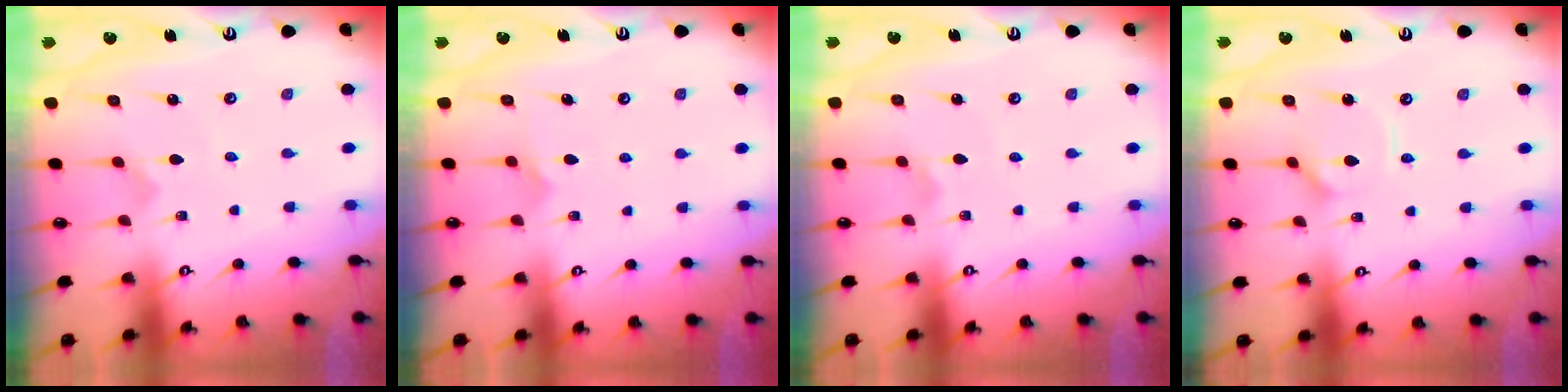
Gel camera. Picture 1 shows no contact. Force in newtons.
{"total": 5.1, "press": 5.1, "slide": 0.2}
{"total": 1.8, "press": 1.8, "slide": 0.4}
{"total": 4.4, "press": 4.3, "slide": 0.8}